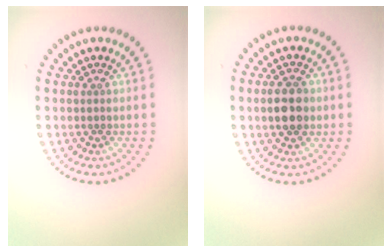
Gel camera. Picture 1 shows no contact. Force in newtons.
{"total": 3.7, "press": 3.7, "slide": 0.2}